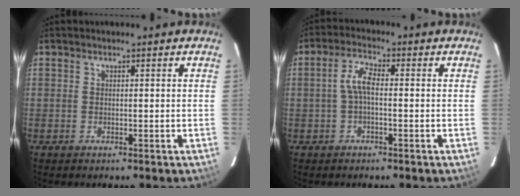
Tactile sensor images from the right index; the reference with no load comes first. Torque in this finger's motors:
{"motor_torque": [0.56, -0.05, 0.35, 0.10]}